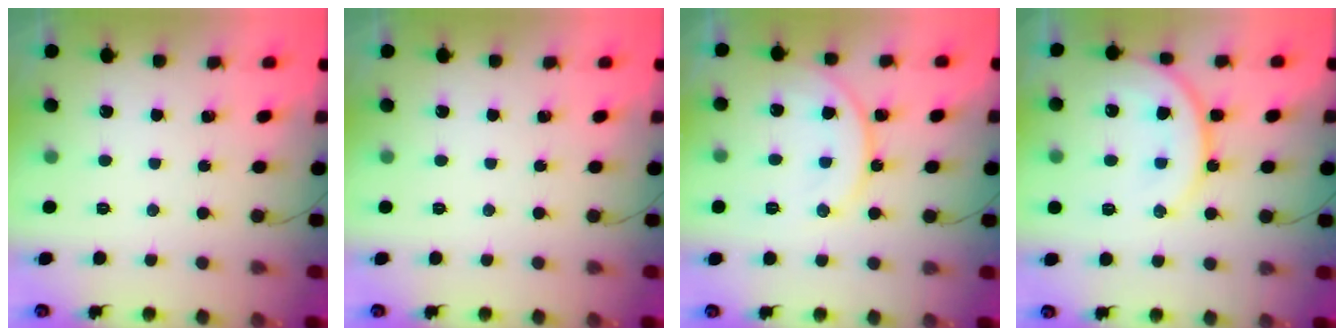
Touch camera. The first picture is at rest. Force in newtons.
{"total": 0.0}
{"total": 11.7, "press": 11.6, "slide": 1.1}
{"total": 14.7, "press": 14.6, "slide": 1.9}